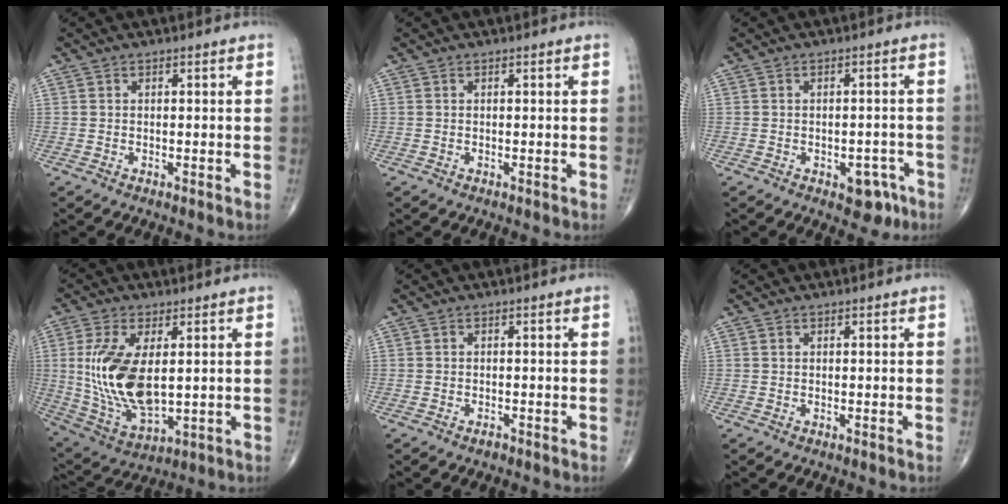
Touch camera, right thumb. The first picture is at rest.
{"total": 0.0}
{"total": 5.1, "force": [-2.6, 3.1, 3.2], "torque": [-0.016, 0.018, -0.029]}
{"total": 16.0, "force": [1.7, 8.0, 13.8], "torque": [-0.280, -0.019, 0.049]}
{"total": 0.9, "force": [-0.7, 0.5, 0.4], "torque": [-0.006, 0.001, -0.012]}
{"total": 0.0}